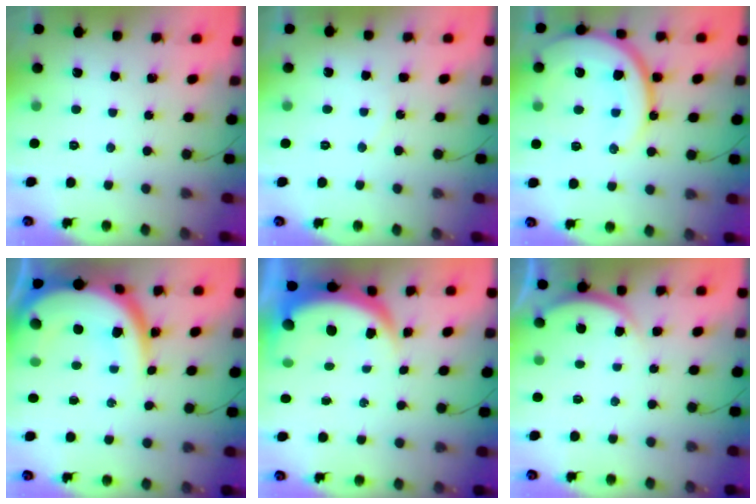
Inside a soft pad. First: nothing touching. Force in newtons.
{"total": 4.4, "press": 4.4, "slide": 0.4}
{"total": 18.2, "press": 18.1, "slide": 2.0}
{"total": 16.9, "press": 16.8, "slide": 1.5}
{"total": 7.7, "press": 7.6, "slide": 1.0}
{"total": 3.3, "press": 3.3, "slide": 0.6}